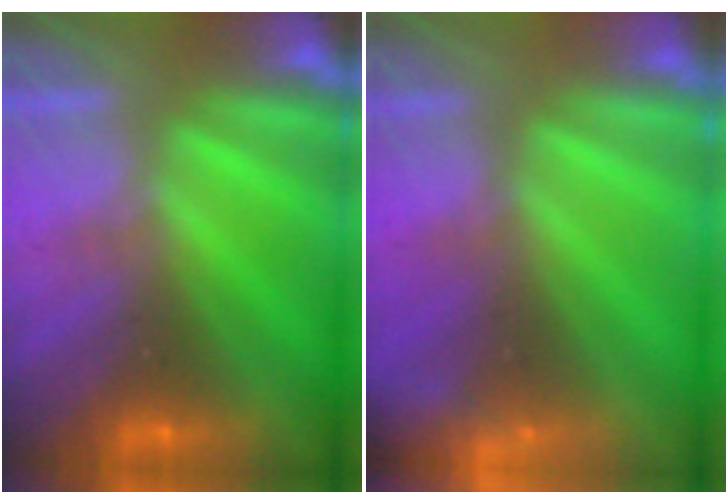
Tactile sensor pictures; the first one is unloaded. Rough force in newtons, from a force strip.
{"total": 3.3}